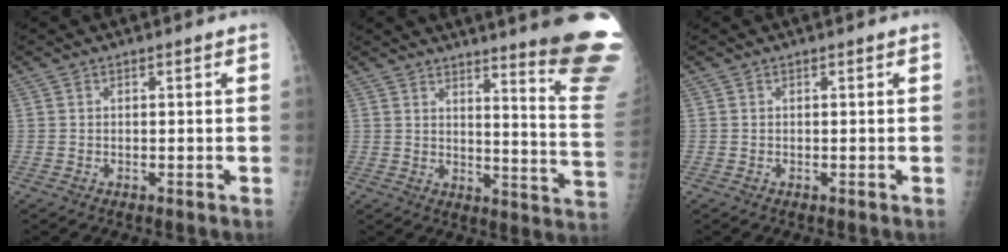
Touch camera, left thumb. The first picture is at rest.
{"total": 19.7, "force": [15.9, 0.9, 11.7], "torque": [-0.124, -0.157, 0.185]}
{"total": 0.0}